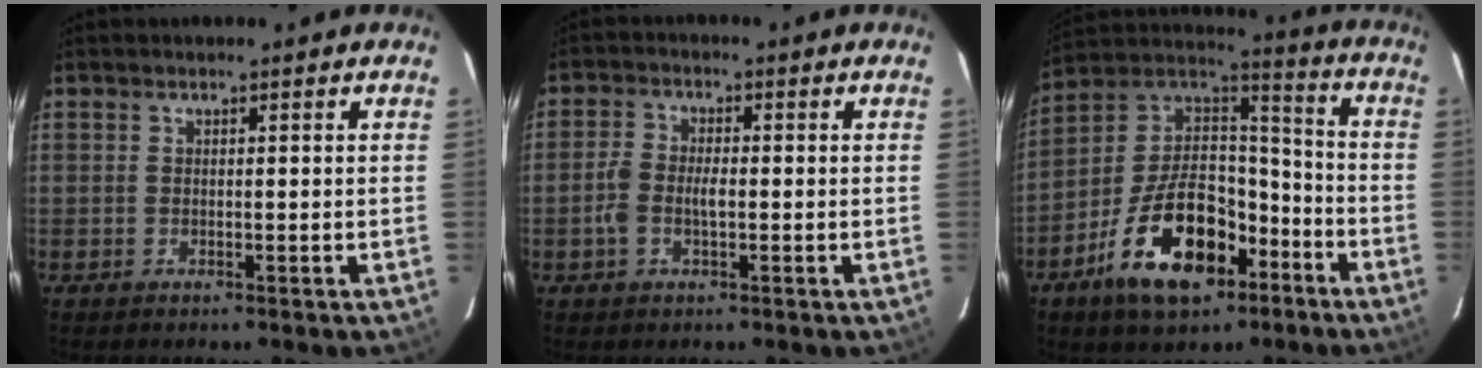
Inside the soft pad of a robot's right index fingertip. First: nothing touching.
{"total": 4.4, "force": [-1.2, 2.4, 3.5], "torque": [-0.077, 0.005, -0.021]}
{"total": 20.7, "force": [-10.1, 11.1, 14.2], "torque": [-0.277, 0.024, -0.164]}